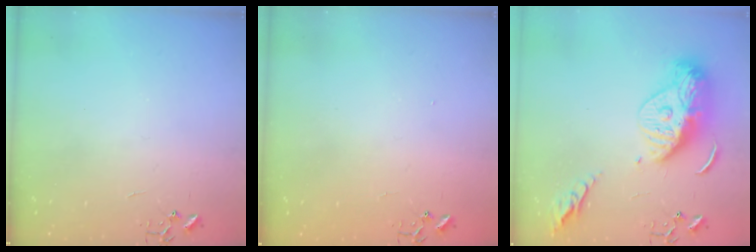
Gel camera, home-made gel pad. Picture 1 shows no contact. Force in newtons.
{"total": 1.3, "press": 1.2, "slide": 0.1}
{"total": 16.9, "press": 16.8, "slide": 1.6}